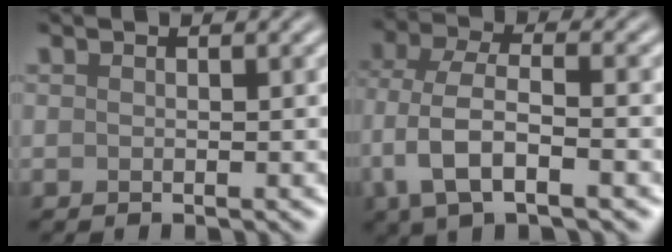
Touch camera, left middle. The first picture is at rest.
{"total": 6.6, "force": [-2.3, 3.0, 5.4], "torque": [-0.116, 0.002, -0.050]}